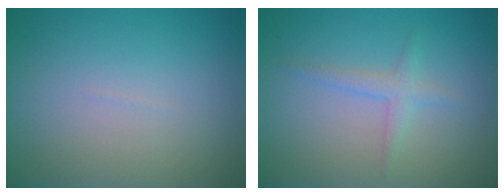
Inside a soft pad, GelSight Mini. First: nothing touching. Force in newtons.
{"total": 1.6, "press": 1.6, "slide": 0.1}